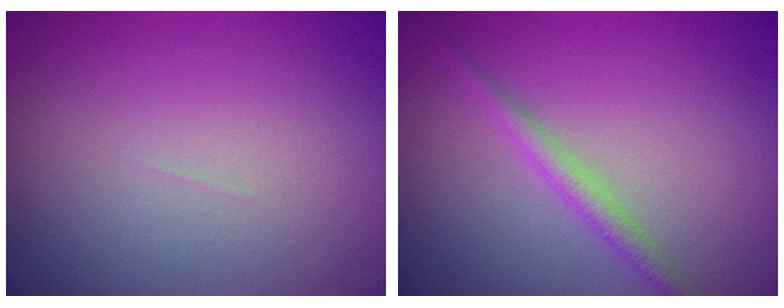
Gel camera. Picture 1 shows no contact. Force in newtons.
{"total": 1.9, "press": 1.9, "slide": 0.1}